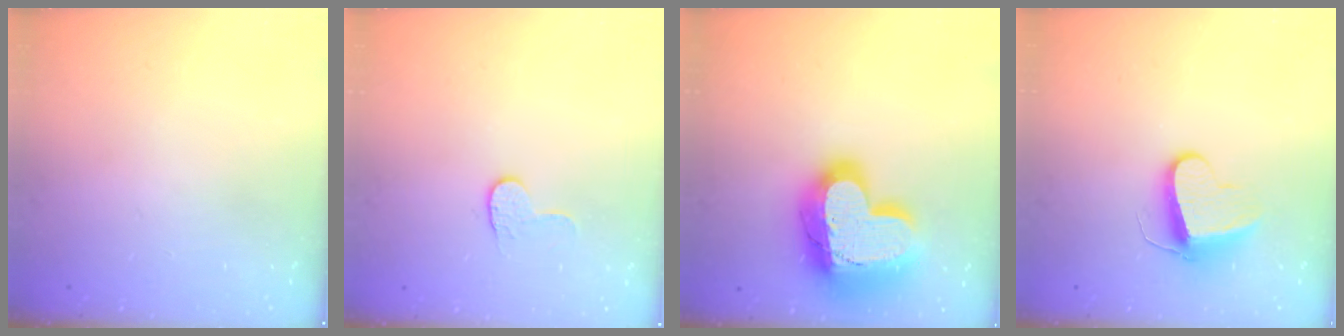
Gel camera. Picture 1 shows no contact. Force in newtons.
{"total": 3.6, "press": 3.6, "slide": 0.4}
{"total": 25.8, "press": 25.7, "slide": 1.9}
{"total": 10.3, "press": 10.2, "slide": 0.9}